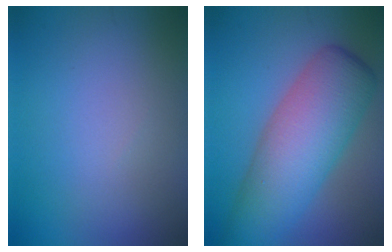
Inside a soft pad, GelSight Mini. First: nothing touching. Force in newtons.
{"total": 9.4, "press": 9.4, "slide": 0.3}